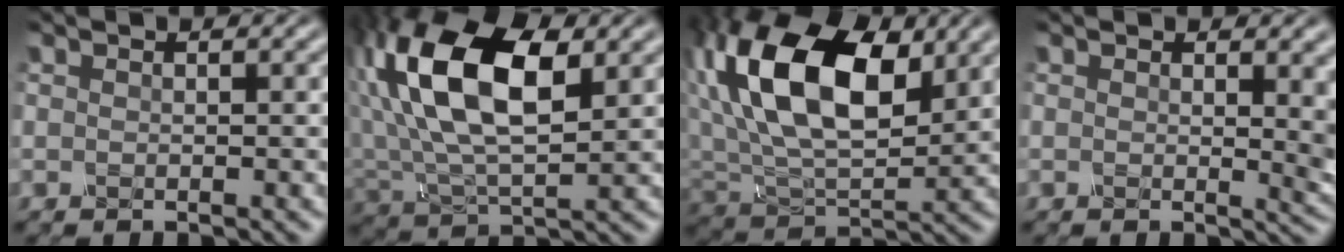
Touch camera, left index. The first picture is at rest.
{"total": 11.8, "force": [2.8, 6.6, 9.4], "torque": [-0.186, 0.013, 0.051]}
{"total": 14.3, "force": [4.5, 8.0, 11.0], "torque": [-0.218, 0.024, 0.081]}
{"total": 6.1, "force": [1.6, 2.5, 5.3], "torque": [-0.025, 0.008, 0.027]}